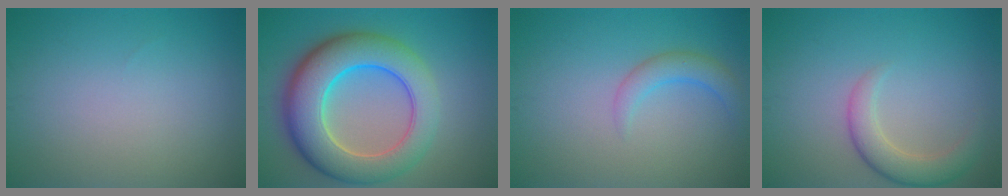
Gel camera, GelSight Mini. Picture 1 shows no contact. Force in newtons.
{"total": 10.5, "press": 10.4, "slide": 0.4}
{"total": 2.3, "press": 2.3, "slide": 0.2}
{"total": 3.4, "press": 3.4, "slide": 0.4}